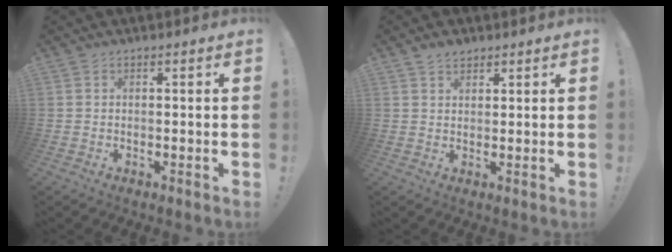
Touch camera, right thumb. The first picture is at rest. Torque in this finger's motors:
{"motor_torque": [-0.04, 0.00, 0.26, 0.09, 0.00]}